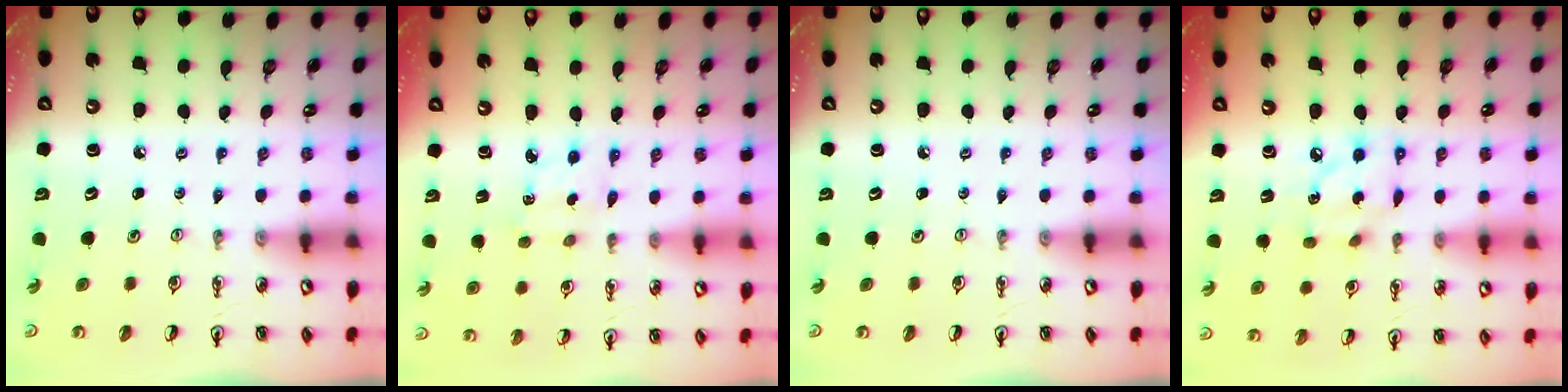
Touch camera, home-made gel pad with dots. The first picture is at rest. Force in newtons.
{"total": 2.7, "press": 2.6, "slide": 0.6}
{"total": 0.0}
{"total": 9.4, "press": 9.4, "slide": 0.5}